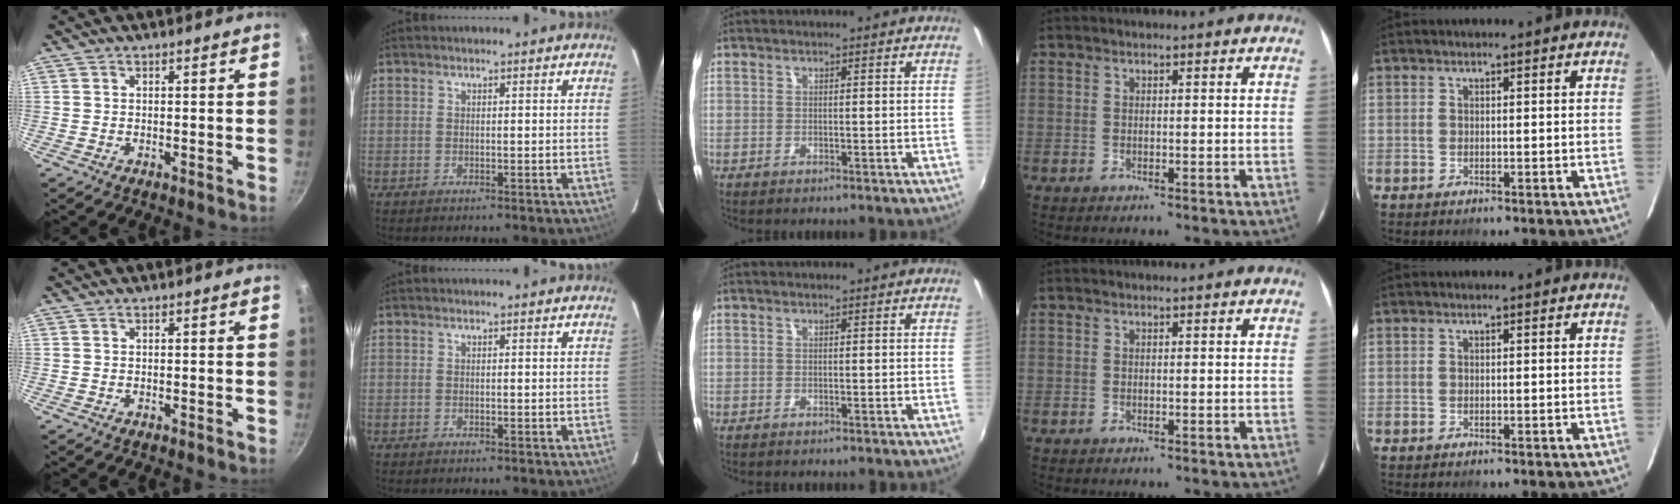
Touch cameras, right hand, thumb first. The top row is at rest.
{}